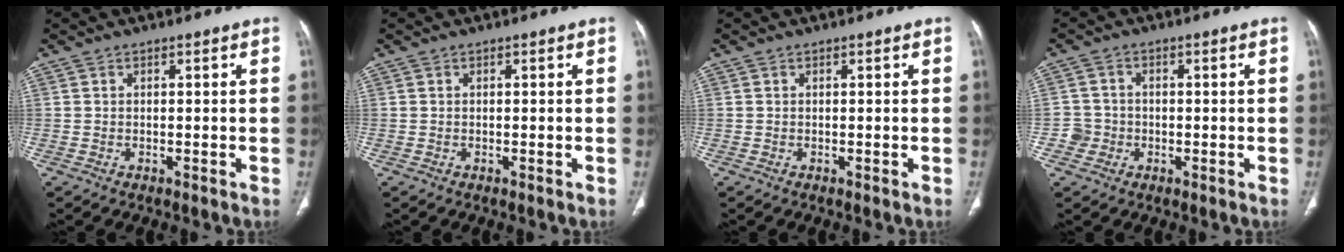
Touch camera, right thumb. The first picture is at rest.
{"total": 0.0}
{"total": 0.0}
{"total": 3.4, "force": [-1.0, 3.2, 0.2], "torque": [0.016, 0.012, -0.025]}